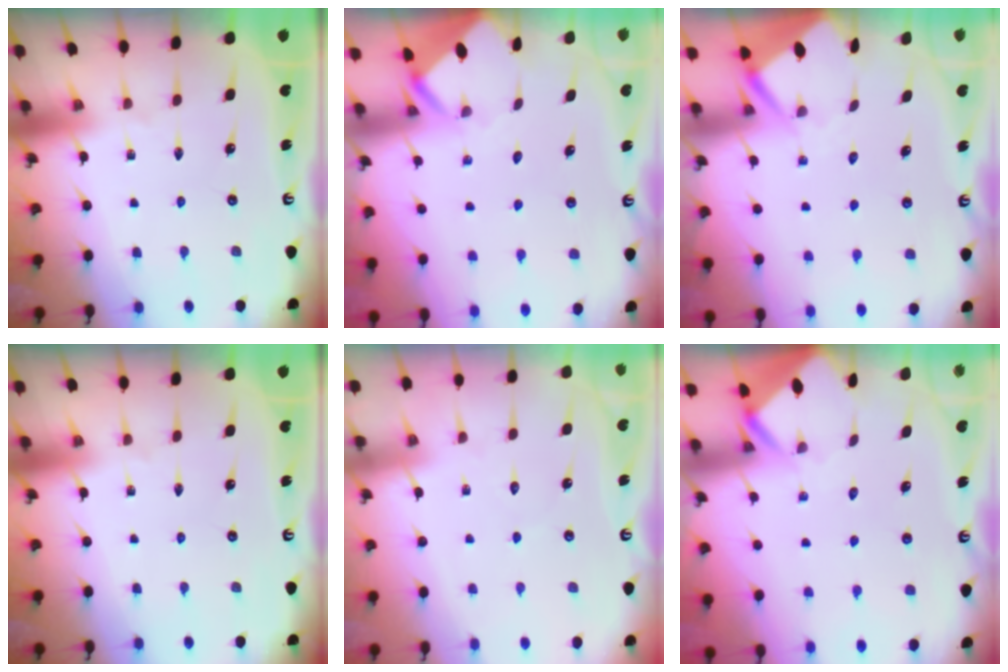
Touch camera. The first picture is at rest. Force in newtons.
{"total": 3.0, "press": 3.0, "slide": 0.1}
{"total": 3.3, "press": 3.3, "slide": 0.3}
{"total": 0.0}
{"total": 4.2, "press": 4.2, "slide": 0.5}
{"total": 2.9, "press": 2.9, "slide": 0.2}